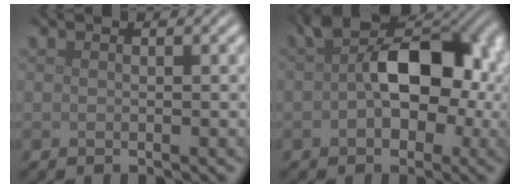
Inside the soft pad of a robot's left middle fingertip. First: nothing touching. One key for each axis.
{"total": 9.9, "fx": 0.8, "fy": 6.2, "fz": 7.6, "tx": -0.104, "ty": 0.008, "tz": 0.007}